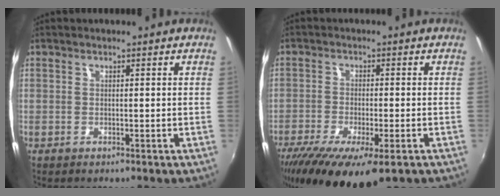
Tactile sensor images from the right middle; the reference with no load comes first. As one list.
[{"total": 15.3, "force": [-10.0, 4.1, 10.8], "torque": [-0.215, -0.061, -0.159]}]